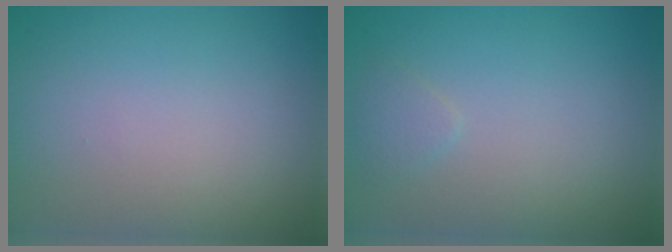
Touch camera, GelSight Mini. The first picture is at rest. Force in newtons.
{"total": 0.9, "press": 0.9, "slide": 0.0}